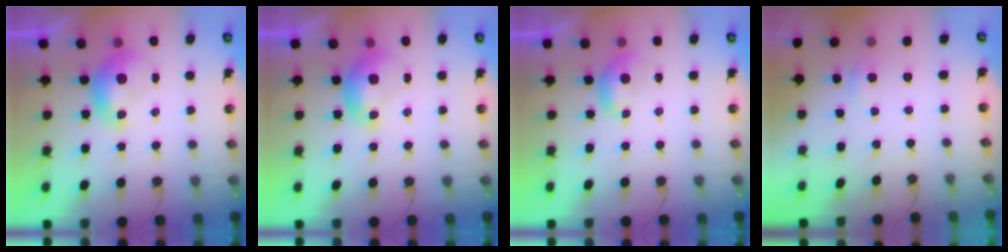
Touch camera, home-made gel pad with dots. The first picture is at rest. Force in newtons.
{"total": 0.0}
{"total": 2.4, "press": 2.3, "slide": 0.5}
{"total": 1.1, "press": 0.5, "slide": 0.9}